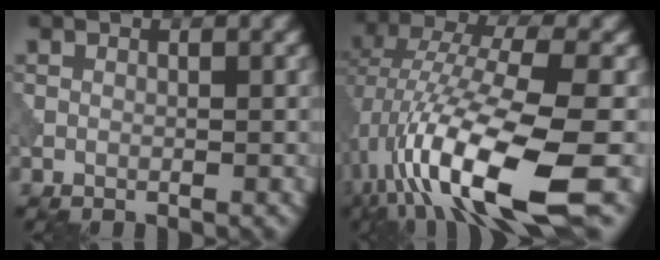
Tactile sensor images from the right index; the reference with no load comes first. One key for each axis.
{"total": 14.3, "fx": -3.9, "fy": 4.4, "fz": 13.0, "tx": -0.250, "ty": -0.002, "tz": -0.062}